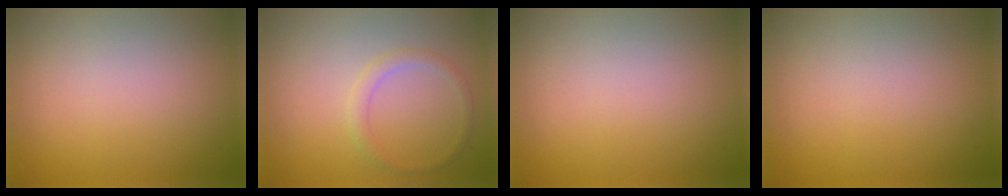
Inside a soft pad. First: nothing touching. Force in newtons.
{"total": 1.3, "press": 1.3, "slide": 0.1}
{"total": 0.0}
{"total": 0.0}